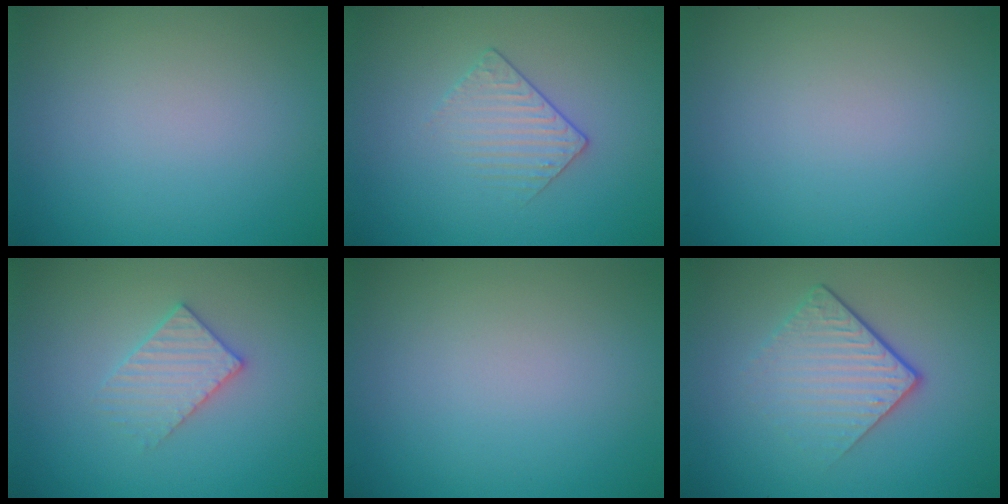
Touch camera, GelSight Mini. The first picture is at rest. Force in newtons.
{"total": 1.5, "press": 1.0, "slide": 1.1}
{"total": 0.0}
{"total": 2.7, "press": 2.7, "slide": 0.5}
{"total": 0.0}
{"total": 4.4, "press": 2.7, "slide": 3.4}